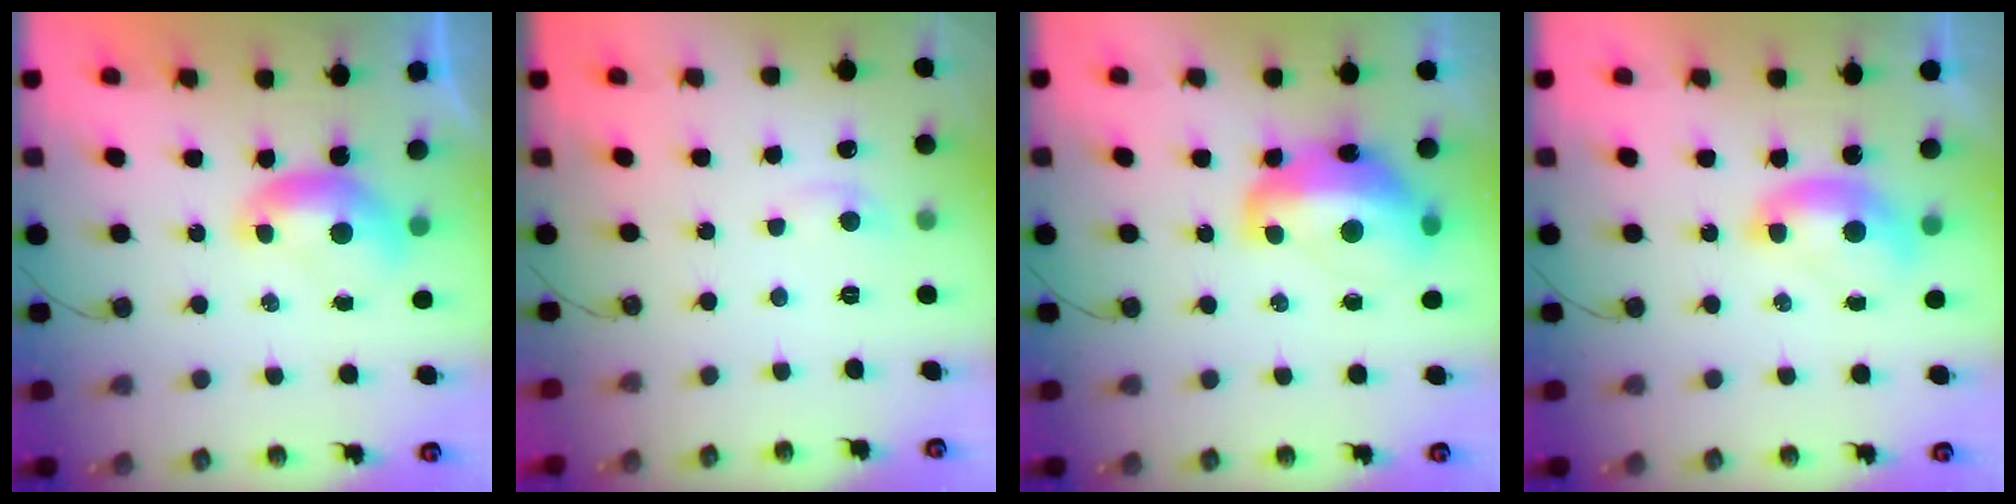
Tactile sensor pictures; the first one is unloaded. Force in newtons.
{"total": 0.8, "press": 0.4, "slide": 0.6}
{"total": 7.9, "press": 7.8, "slide": 1.2}
{"total": 1.7, "press": 1.6, "slide": 0.3}